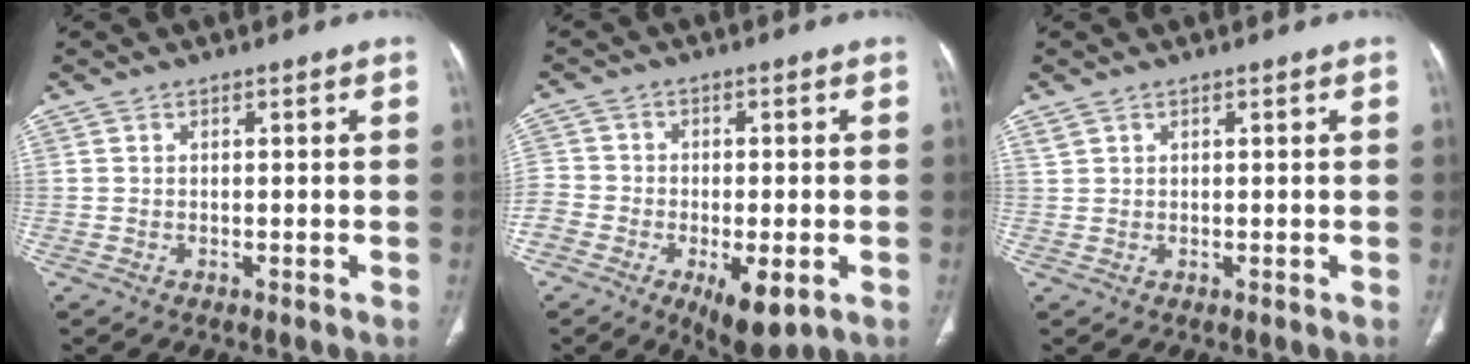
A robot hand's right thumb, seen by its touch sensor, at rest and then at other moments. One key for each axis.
{"total": 12.7, "fx": -5.5, "fy": 7.3, "fz": 8.7, "tx": -0.138, "ty": 0.001, "tz": -0.093}
{"total": 1.0, "fx": 0.7, "fy": 0.6, "fz": 0.2, "tx": -0.002, "ty": 0.003, "tz": 0.017}